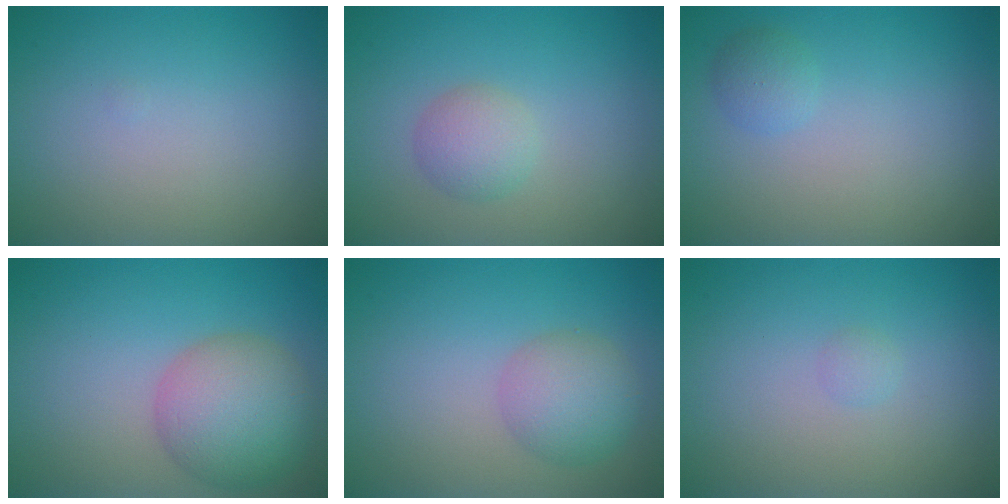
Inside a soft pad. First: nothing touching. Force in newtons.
{"total": 2.3, "press": 2.3, "slide": 0.1}
{"total": 1.3, "press": 1.3, "slide": 0.1}
{"total": 6.2, "press": 6.2, "slide": 0.5}
{"total": 3.6, "press": 3.6, "slide": 0.1}
{"total": 0.6, "press": 0.6, "slide": 0.0}